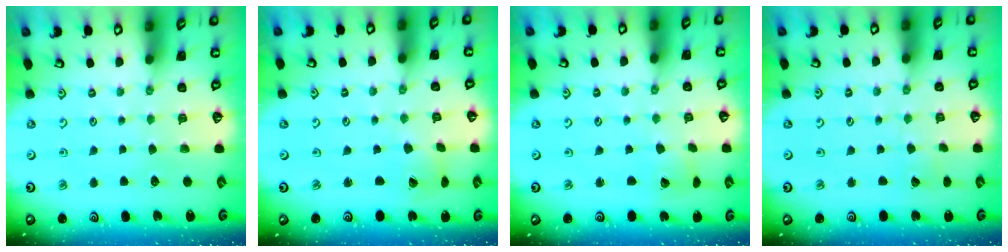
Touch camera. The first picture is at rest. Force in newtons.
{"total": 1.4, "press": 1.4, "slide": 0.2}
{"total": 3.0, "press": 3.0, "slide": 0.4}
{"total": 2.7, "press": 2.6, "slide": 0.3}